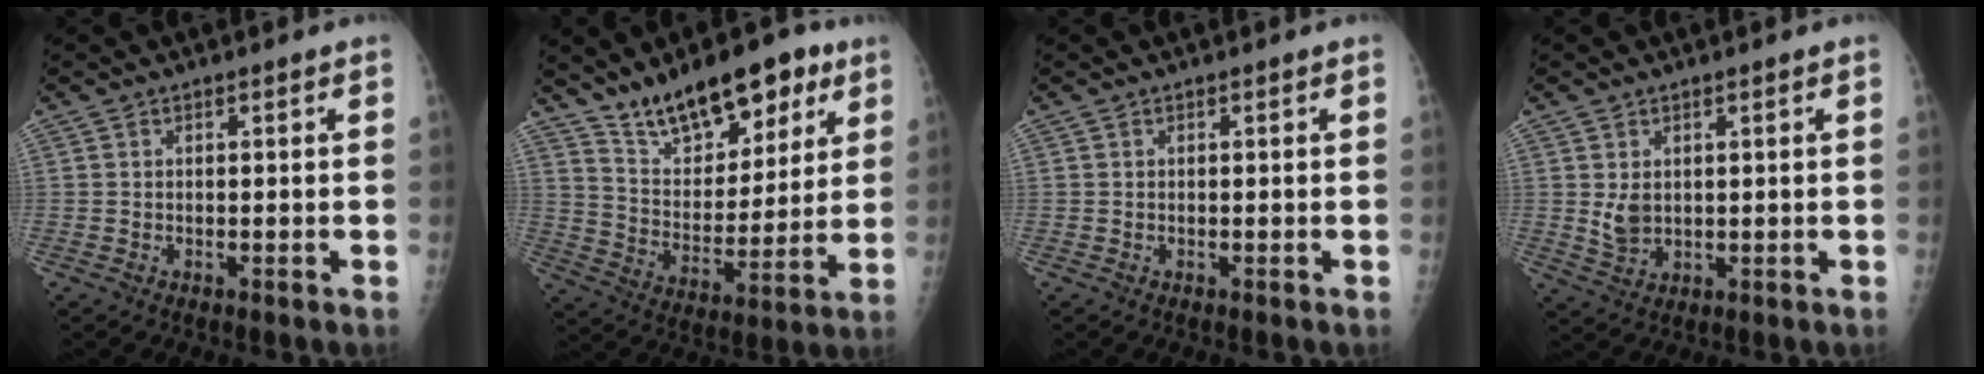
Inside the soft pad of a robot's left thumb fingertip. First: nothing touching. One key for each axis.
{"total": 17.2, "fx": 11.6, "fy": 7.8, "fz": 10.0, "tx": -0.111, "ty": -0.057, "tz": 0.201}
{"total": 0.0}
{"total": 3.6, "fx": 1.0, "fy": 2.6, "fz": 2.3, "tx": -0.034, "ty": -0.013, "tz": 0.027}